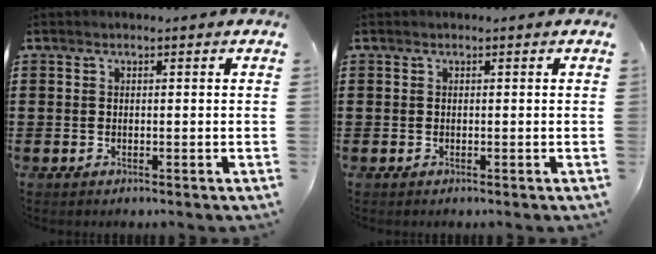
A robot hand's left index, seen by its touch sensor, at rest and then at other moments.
{"total": 0.0}